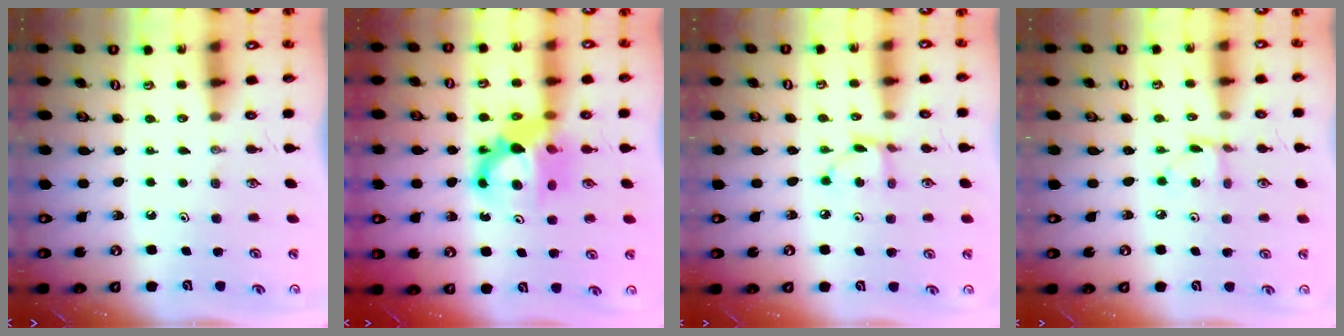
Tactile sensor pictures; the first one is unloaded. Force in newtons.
{"total": 11.4, "press": 11.4, "slide": 1.2}
{"total": 3.4, "press": 3.4, "slide": 0.2}
{"total": 2.8, "press": 2.8, "slide": 0.1}